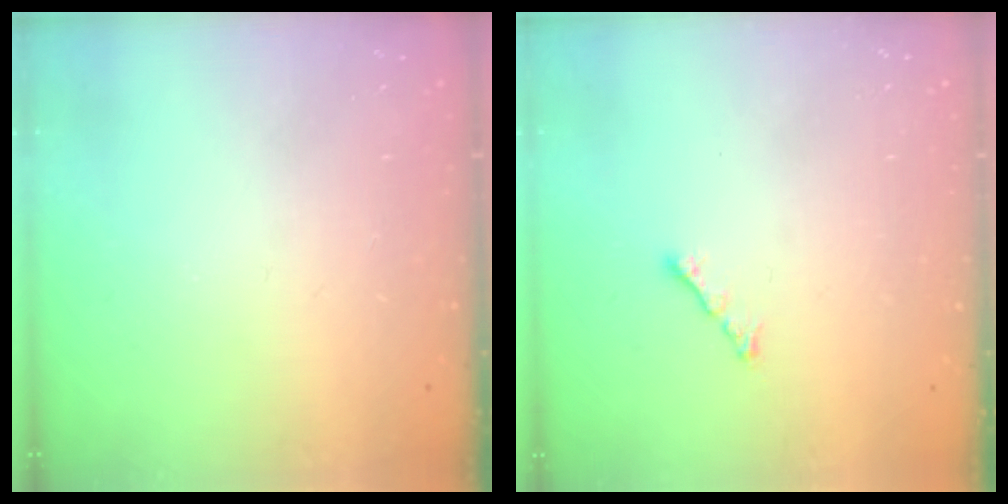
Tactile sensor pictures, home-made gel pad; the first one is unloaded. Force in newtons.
{"total": 2.3, "press": 2.2, "slide": 0.7}